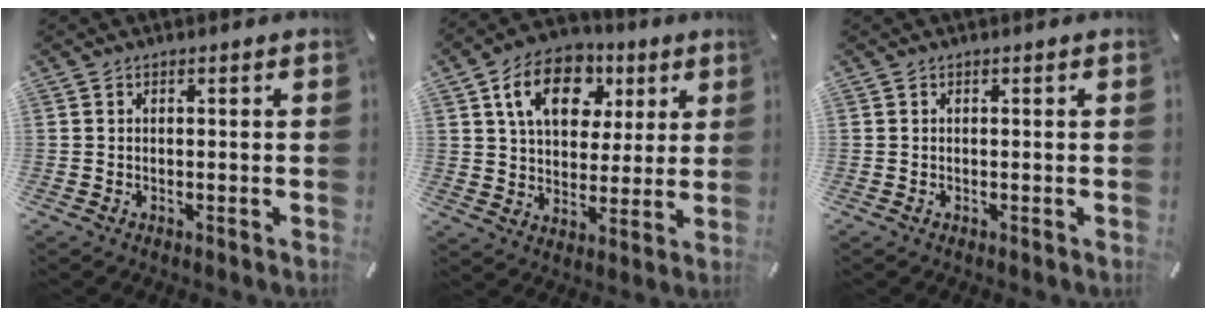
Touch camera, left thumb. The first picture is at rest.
{"total": 14.4, "force": [6.1, 10.2, 8.1], "torque": [-0.130, -0.009, 0.111]}
{"total": 0.0}